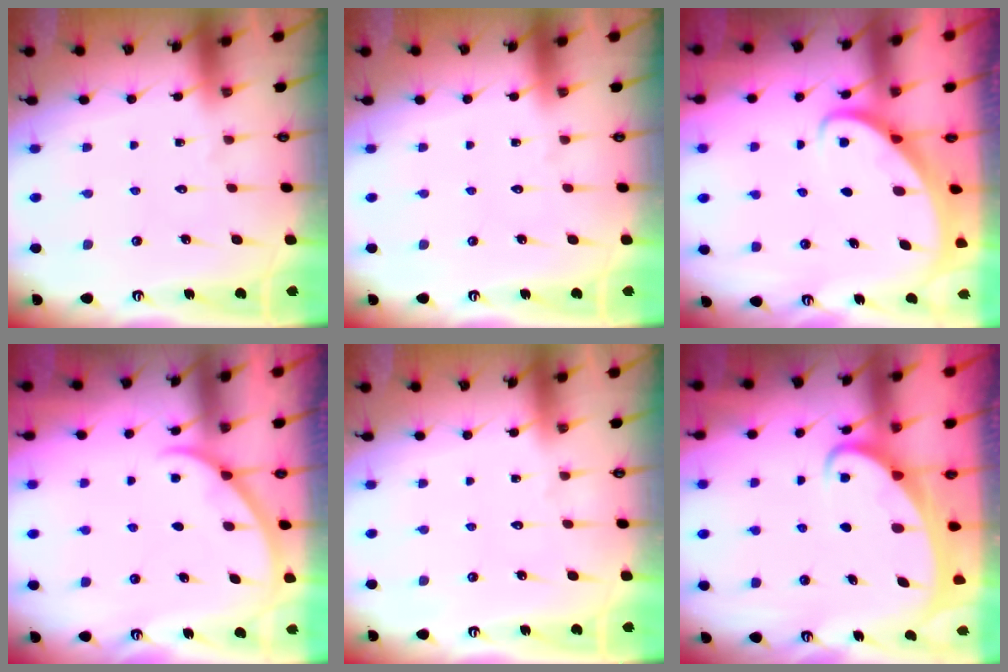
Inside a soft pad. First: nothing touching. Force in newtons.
{"total": 0.0}
{"total": 2.2, "press": 2.2, "slide": 0.3}
{"total": 2.5, "press": 2.5, "slide": 0.2}
{"total": 0.0}
{"total": 2.6, "press": 2.6, "slide": 0.4}